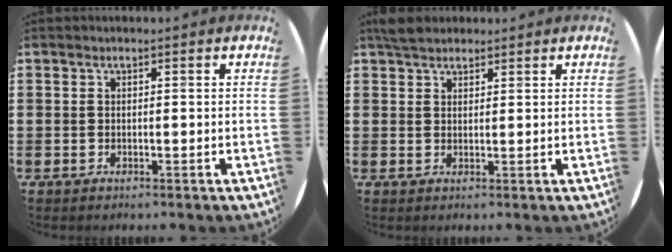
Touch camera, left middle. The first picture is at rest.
{"total": 2.8, "force": [2.5, 1.0, 0.7], "torque": [-0.011, 0.003, 0.046]}